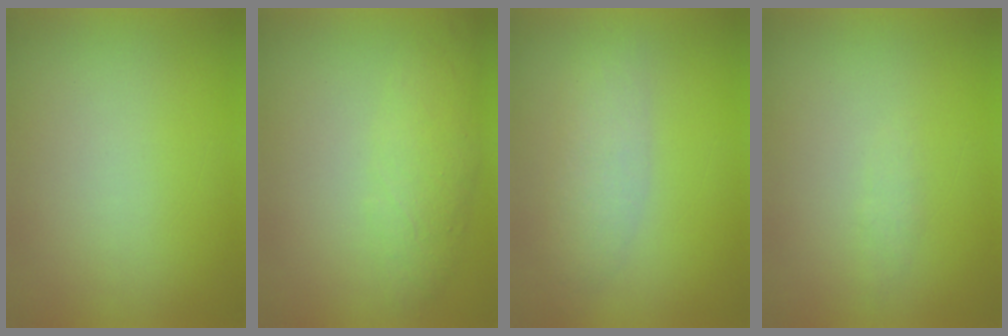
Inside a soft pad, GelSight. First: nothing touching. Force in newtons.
{"total": 3.0}
{"total": 3.6}
{"total": 1.2}